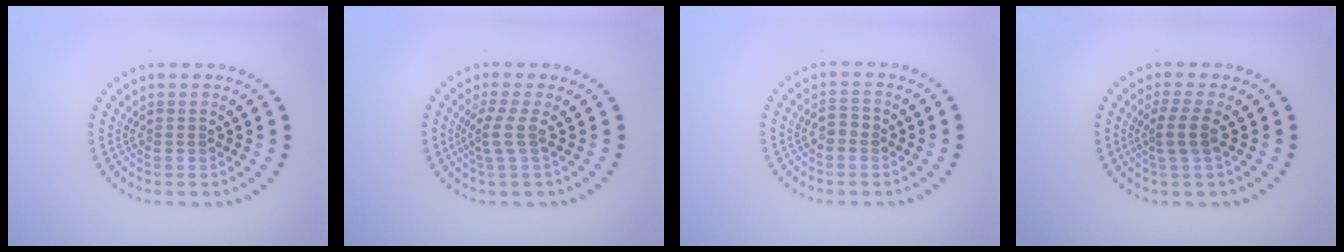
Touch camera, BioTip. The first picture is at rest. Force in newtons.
{"total": 2.1, "press": 1.5, "slide": 1.4}
{"total": 1.4, "press": 1.4, "slide": 0.2}
{"total": 2.3, "press": 1.8, "slide": 1.3}